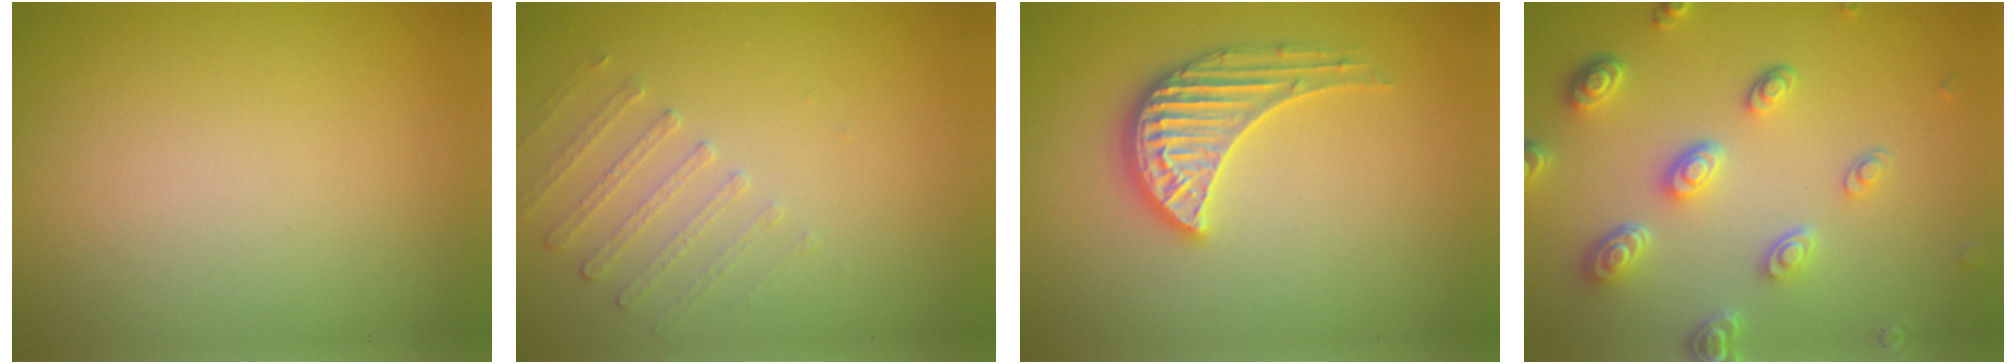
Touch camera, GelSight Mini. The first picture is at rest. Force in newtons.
{"total": 1.5, "press": 1.0, "slide": 1.1}
{"total": 3.5, "press": 3.3, "slide": 1.1}
{"total": 5.1, "press": 3.8, "slide": 3.4}